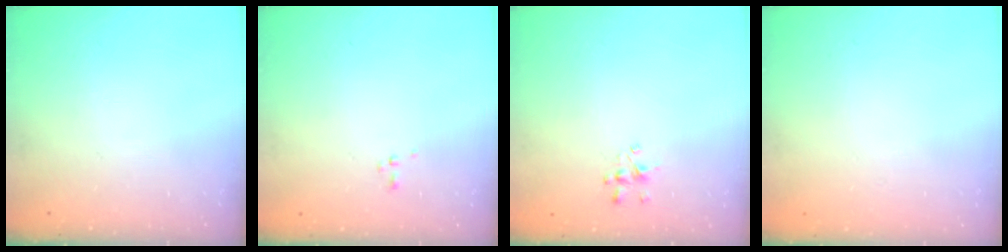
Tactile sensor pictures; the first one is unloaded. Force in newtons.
{"total": 0.6, "press": 0.6, "slide": 0.1}
{"total": 1.6, "press": 1.5, "slide": 0.5}
{"total": 1.8, "press": 1.8, "slide": 0.2}